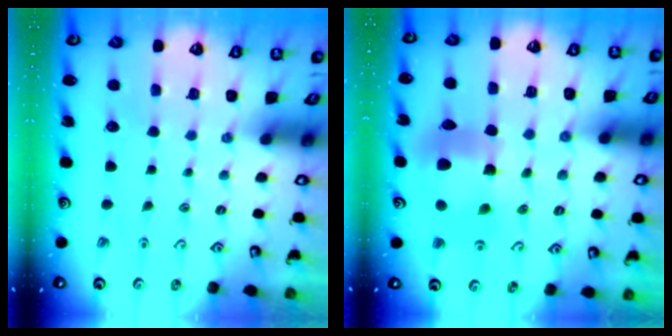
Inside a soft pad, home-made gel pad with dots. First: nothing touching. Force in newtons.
{"total": 10.3, "press": 10.2, "slide": 1.4}